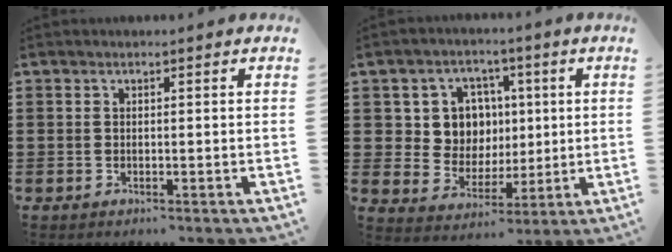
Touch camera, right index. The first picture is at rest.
{"total": 8.4, "force": [1.9, 7.5, 3.2], "torque": [-0.083, 0.014, 0.036]}